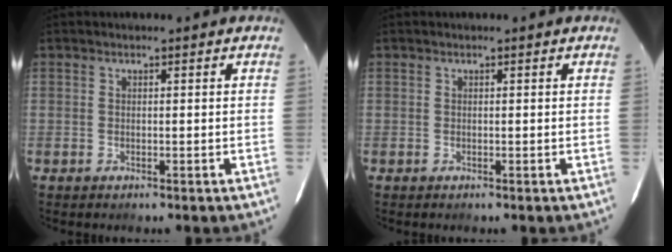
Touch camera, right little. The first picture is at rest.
{"total": 0.0}